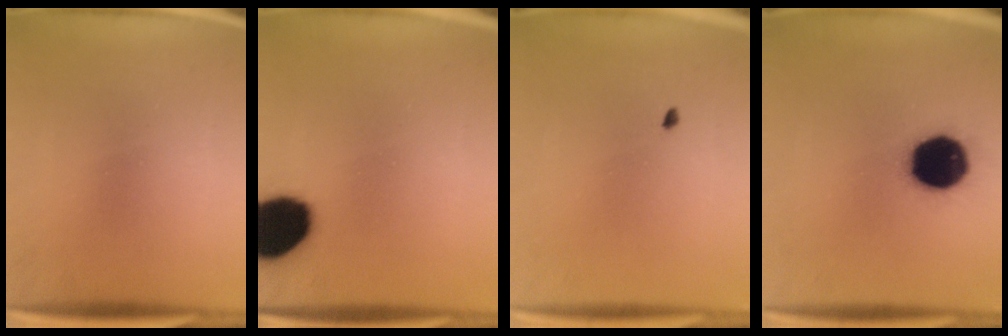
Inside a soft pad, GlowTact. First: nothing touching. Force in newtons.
{"total": 19.7}
{"total": 0.6}
{"total": 19.3}